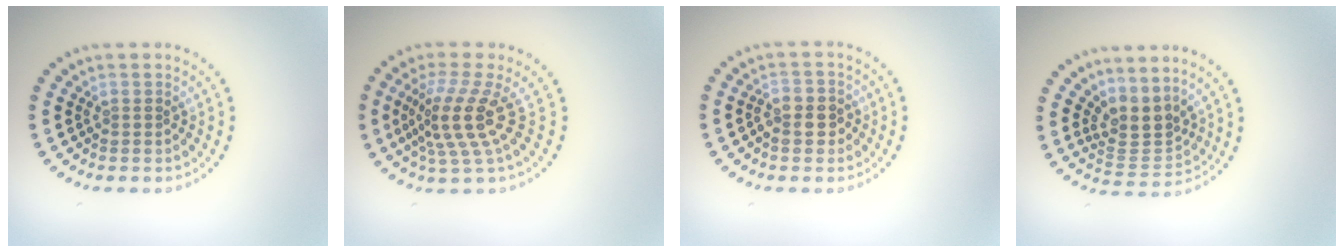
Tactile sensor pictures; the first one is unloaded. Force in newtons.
{"total": 4.5, "press": 3.2, "slide": 3.1}
{"total": 2.6, "press": 2.5, "slide": 0.6}
{"total": 3.3, "press": 2.5, "slide": 2.1}